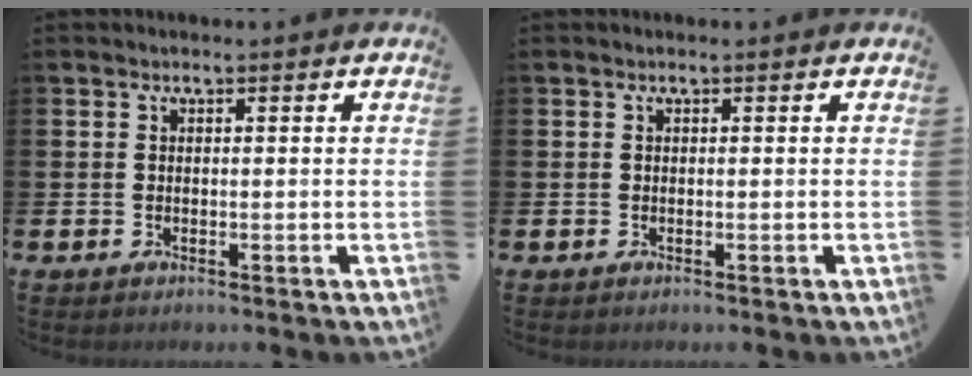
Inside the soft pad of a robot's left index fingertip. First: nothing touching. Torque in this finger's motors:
{"motor_torque": [0.01, -0.01, 0.00, 0.00]}